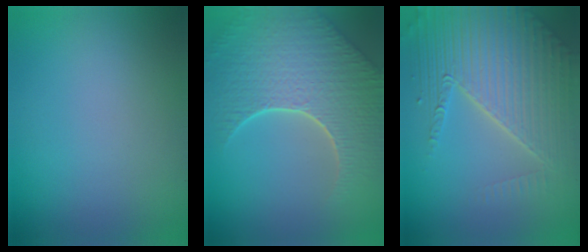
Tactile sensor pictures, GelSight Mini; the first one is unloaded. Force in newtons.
{"total": 8.7, "press": 6.2, "slide": 6.2}
{"total": 7.0, "press": 5.4, "slide": 4.4}